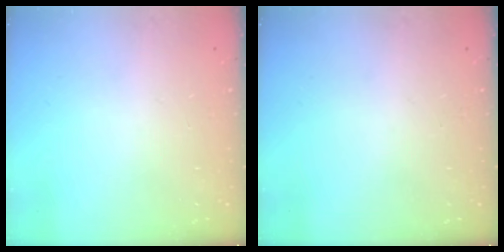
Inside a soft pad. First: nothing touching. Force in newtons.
{"total": 0.0}